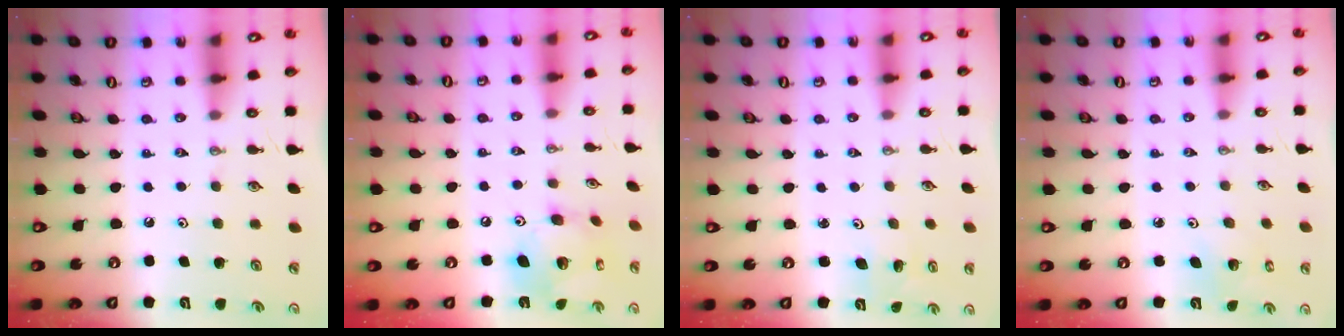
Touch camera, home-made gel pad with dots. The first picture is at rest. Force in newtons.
{"total": 14.8, "press": 14.7, "slide": 1.5}
{"total": 1.5, "press": 1.5, "slide": 0.1}
{"total": 2.4, "press": 2.4, "slide": 0.2}